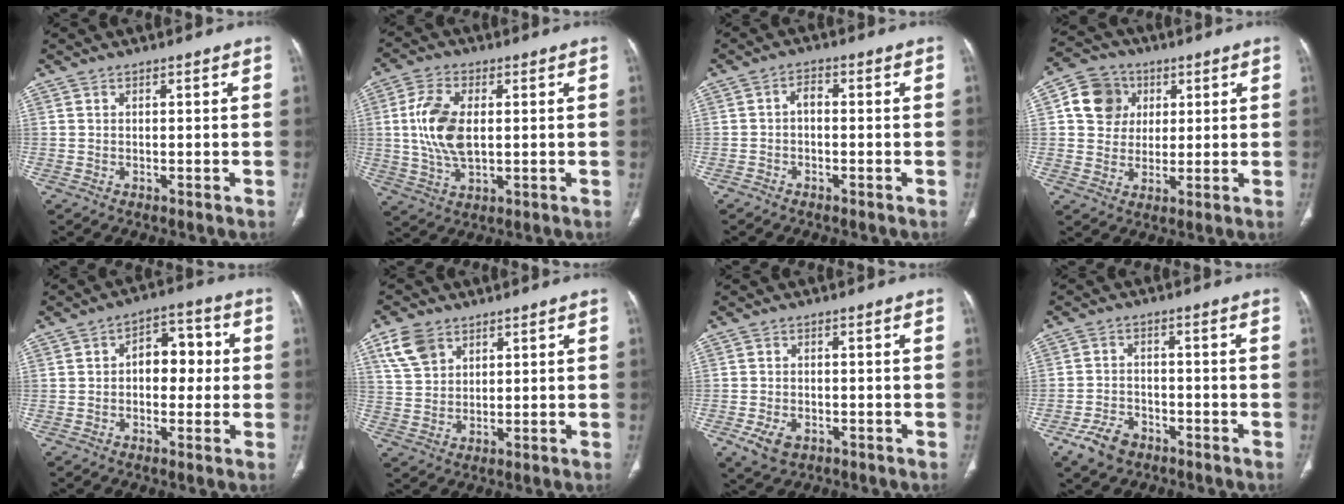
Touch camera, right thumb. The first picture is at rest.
{"total": 10.8, "force": [1.0, 5.8, 9.0], "torque": [-0.191, -0.001, 0.024]}
{"total": 2.3, "force": [-0.6, 1.6, 1.6], "torque": [-0.022, 0.015, -0.018]}
{"total": 9.8, "force": [2.8, 8.7, 3.5], "torque": [-0.037, -0.002, 0.043]}
{"total": 8.4, "force": [0.3, 5.6, 6.3], "torque": [-0.050, 0.026, -0.002]}
{"total": 7.4, "force": [4.1, 5.0, 3.6], "torque": [-0.057, -0.011, 0.085]}
{"total": 4.8, "force": [-2.1, 3.2, 2.9], "torque": [-0.057, 0.002, -0.030]}
{"total": 6.4, "force": [-3.9, 4.2, 3.0], "torque": [-0.050, 0.021, -0.067]}